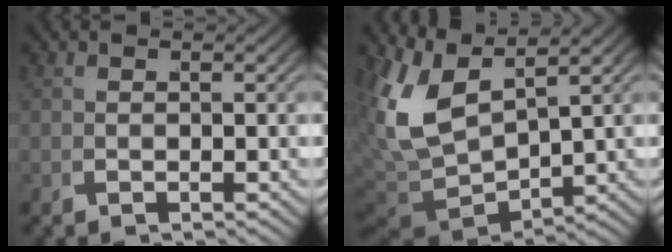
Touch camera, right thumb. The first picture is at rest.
{"total": 10.1, "force": [0.9, 6.5, 7.6], "torque": [-0.197, -0.046, 0.045]}